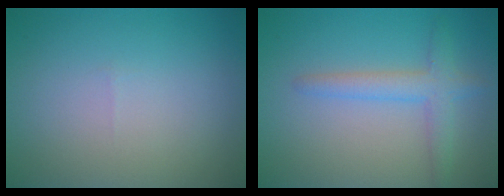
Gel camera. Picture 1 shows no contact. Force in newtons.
{"total": 2.8, "press": 2.8, "slide": 0.2}